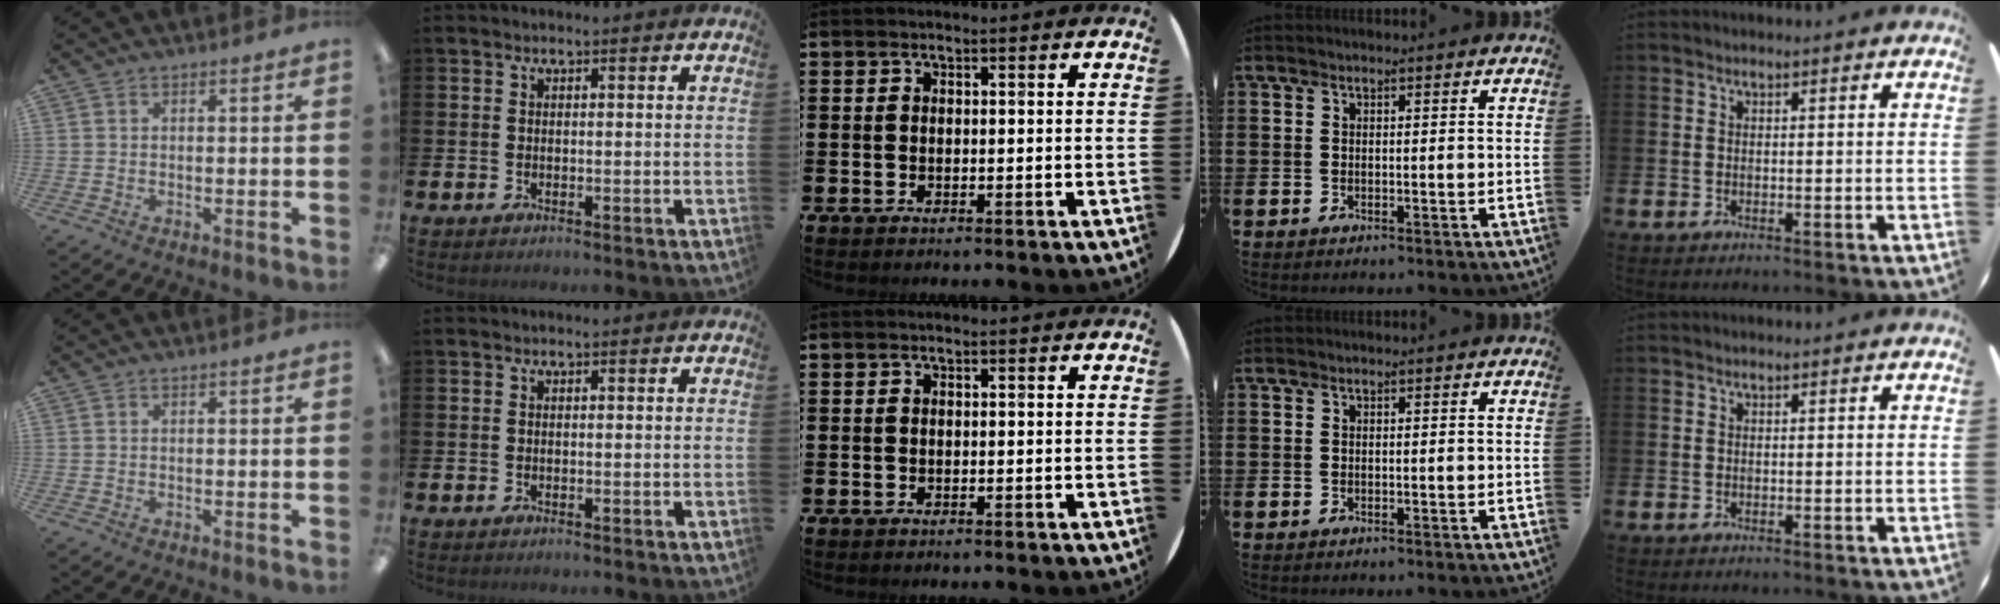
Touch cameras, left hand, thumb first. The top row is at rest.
{}